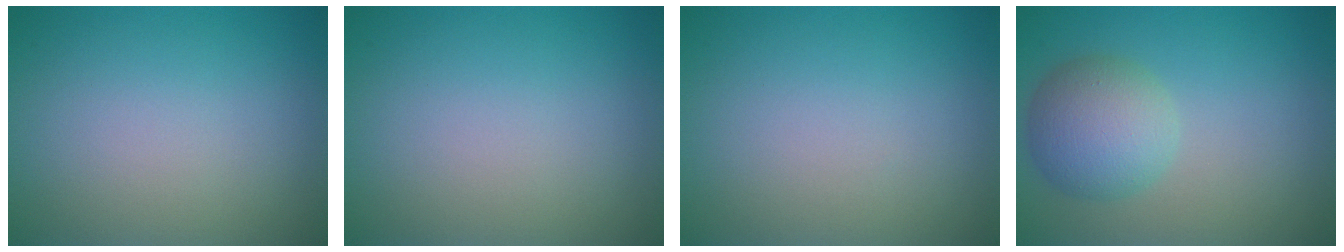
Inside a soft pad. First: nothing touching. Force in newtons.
{"total": 0.0}
{"total": 0.0}
{"total": 4.8, "press": 4.8, "slide": 0.2}